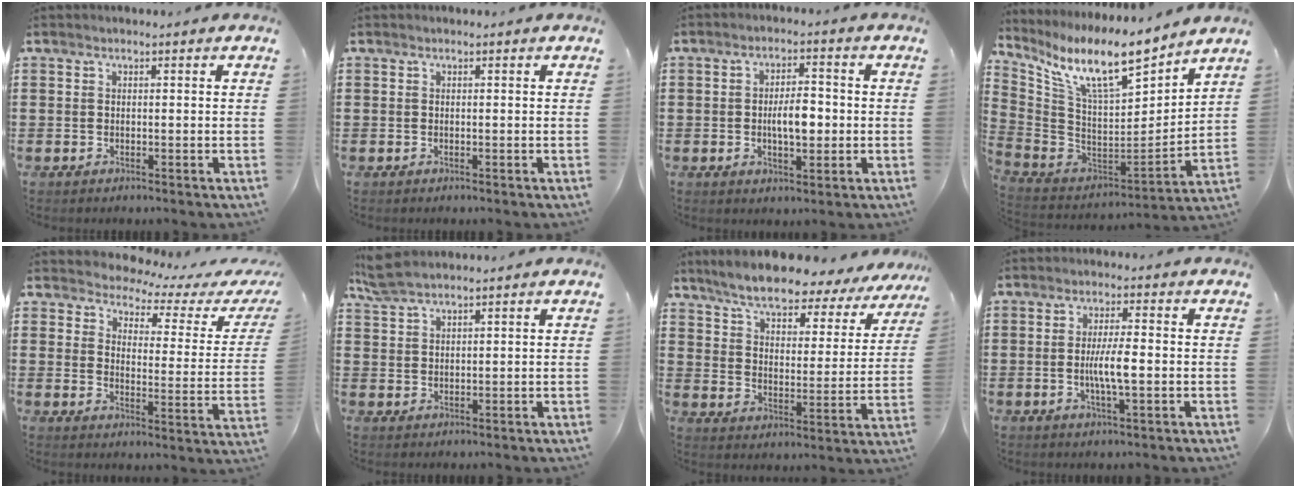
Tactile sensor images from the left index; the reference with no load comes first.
{"total": 0.0}
{"total": 5.3, "force": [-0.5, 2.2, 4.8], "torque": [-0.079, 0.003, -0.013]}
{"total": 12.6, "force": [9.2, 2.4, 8.4], "torque": [-0.184, -0.057, 0.156]}
{"total": 2.9, "force": [2.7, 0.7, 0.7], "torque": [-0.036, -0.022, 0.038]}
{"total": 3.7, "force": [3.1, 0.8, 1.8], "torque": [-0.045, -0.001, 0.059]}
{"total": 7.3, "force": [6.7, 0.7, 3.0], "torque": [-0.091, -0.039, 0.112]}
{"total": 5.2, "force": [-0.6, 0.8, 5.1], "torque": [-0.103, -0.004, -0.017]}